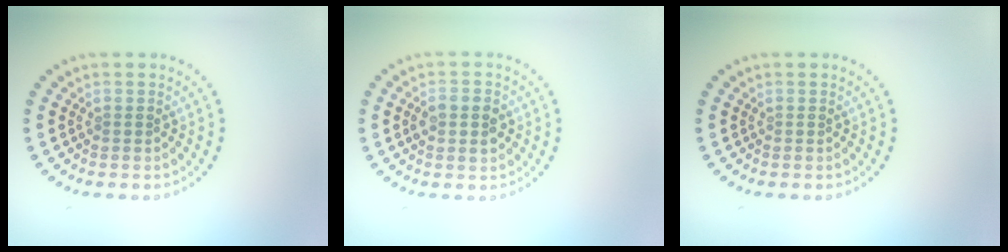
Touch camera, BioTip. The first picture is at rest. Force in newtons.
{"total": 2.9, "press": 2.9, "slide": 0.1}
{"total": 0.0}